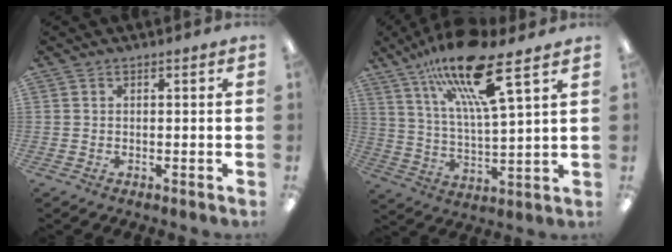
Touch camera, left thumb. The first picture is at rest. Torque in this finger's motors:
{"motor_torque": [0.75, 0.25, 1.84, -0.92, 0.57]}